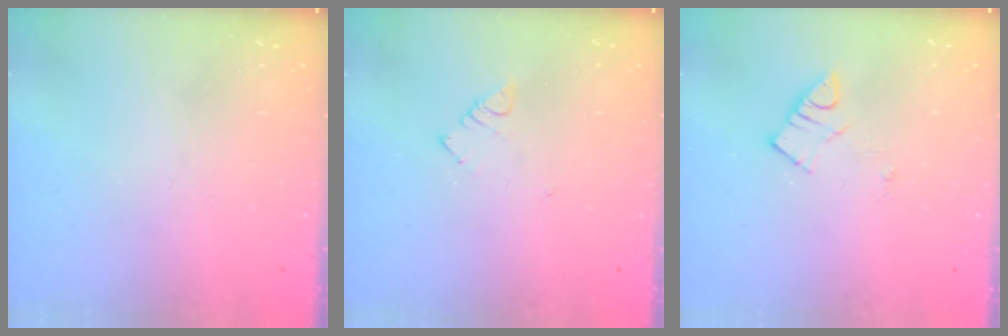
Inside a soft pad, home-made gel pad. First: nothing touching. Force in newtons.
{"total": 3.0, "press": 2.9, "slide": 0.4}
{"total": 3.4, "press": 3.4, "slide": 0.5}